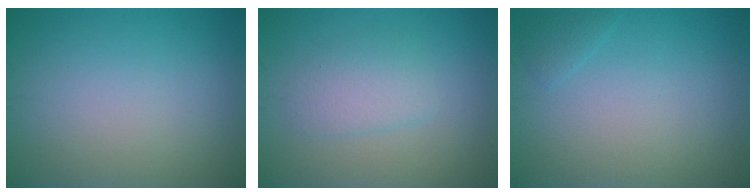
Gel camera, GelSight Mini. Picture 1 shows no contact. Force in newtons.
{"total": 2.4, "press": 2.4, "slide": 0.1}
{"total": 0.9, "press": 0.9, "slide": 0.1}